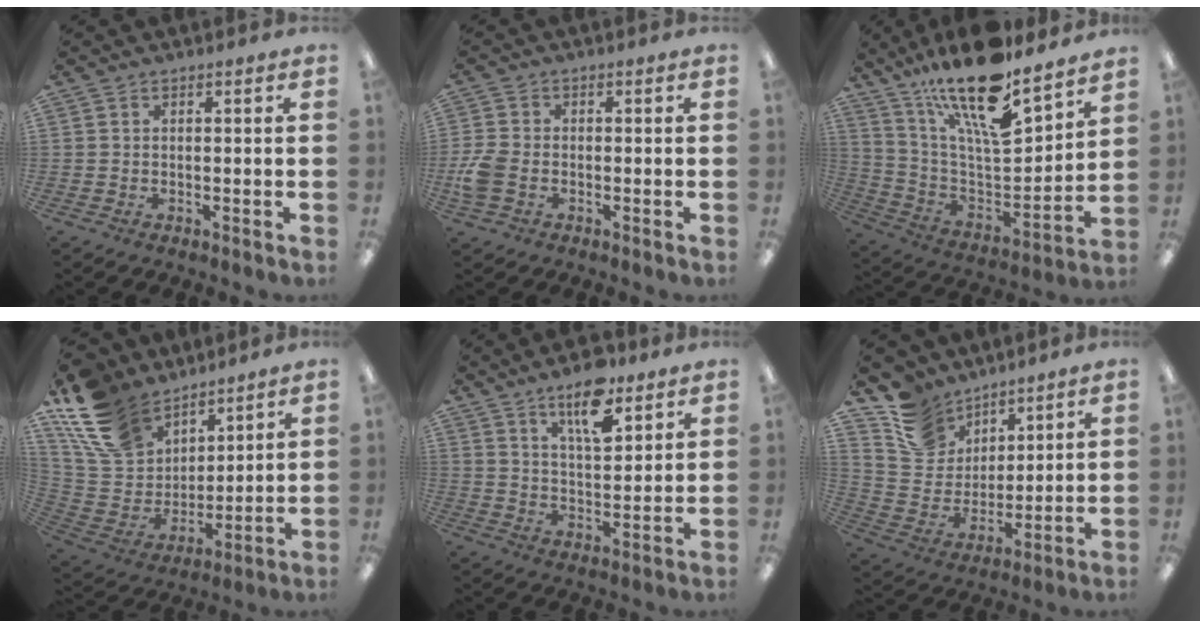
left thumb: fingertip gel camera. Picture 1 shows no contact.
{"total": 6.2, "force": [-1.6, 4.5, 4.0], "torque": [-0.088, 0.009, -0.030]}
{"total": 22.4, "force": [16.6, 6.4, 13.7], "torque": [-0.252, -0.111, 0.281]}
{"total": 19.0, "force": [12.6, 11.9, 7.7], "torque": [-0.178, -0.068, 0.242]}
{"total": 11.6, "force": [7.7, 4.6, 7.4], "torque": [-0.105, -0.041, 0.129]}
{"total": 12.7, "force": [9.4, 8.3, 2.2], "torque": [-0.068, -0.065, 0.190]}